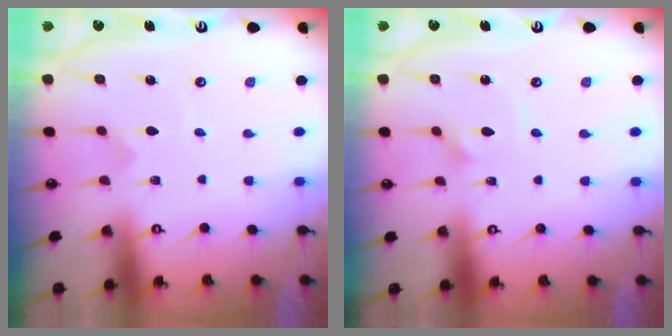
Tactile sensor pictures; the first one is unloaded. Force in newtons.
{"total": 2.1, "press": 2.1, "slide": 0.1}